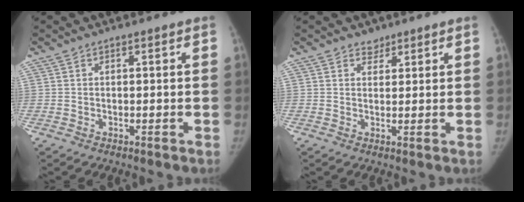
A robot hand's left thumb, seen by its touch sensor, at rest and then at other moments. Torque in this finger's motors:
{"motor_torque": [-0.21, -0.18, 0.32, -0.27, 0.05]}